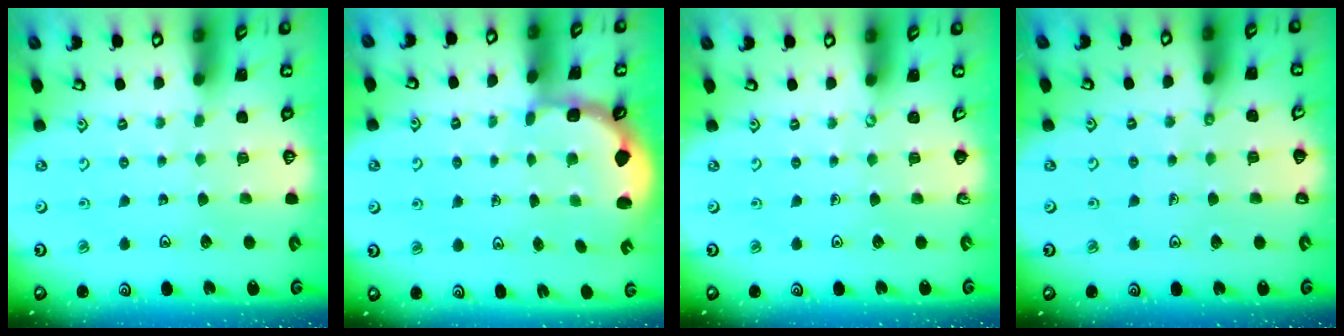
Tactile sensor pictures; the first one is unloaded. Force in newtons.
{"total": 2.6, "press": 1.9, "slide": 1.8}
{"total": 0.0}
{"total": 3.8, "press": 3.7, "slide": 0.6}